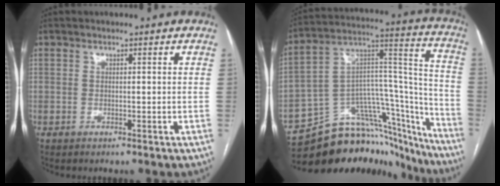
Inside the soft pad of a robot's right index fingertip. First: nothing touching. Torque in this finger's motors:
{"motor_torque": [-0.15, -0.91, -1.05, -0.21]}